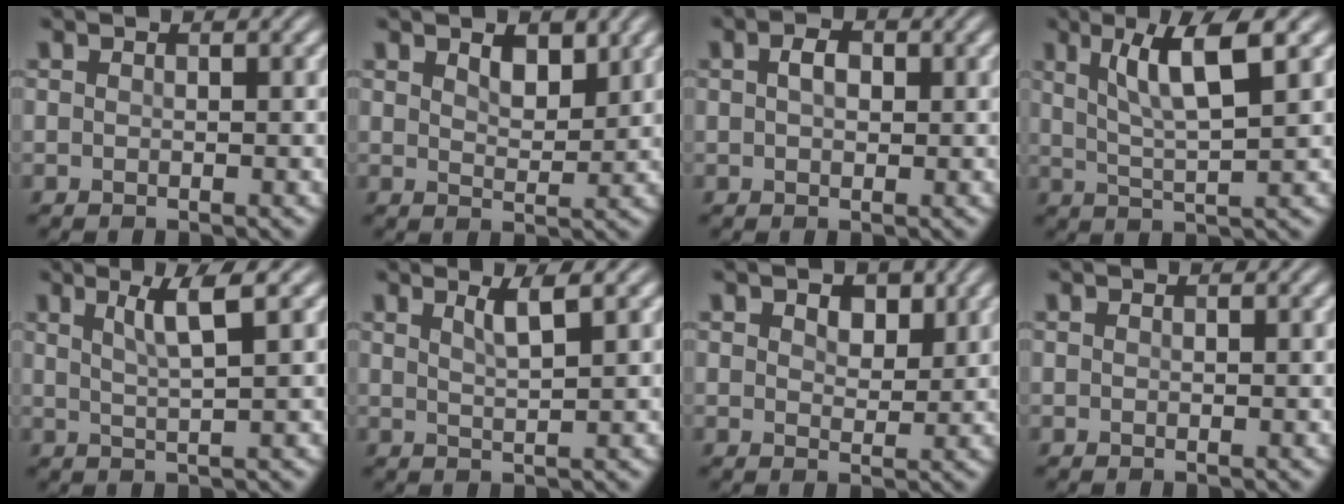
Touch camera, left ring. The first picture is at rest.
{"total": 2.3, "force": [1.5, 1.0, 1.5], "torque": [-0.029, -0.004, 0.027]}
{"total": 2.1, "force": [0.5, 1.3, 1.5], "torque": [-0.028, 0.003, 0.005]}
{"total": 6.1, "force": [2.6, 1.1, 5.4], "torque": [-0.096, 0.002, 0.048]}
{"total": 3.4, "force": [1.5, 0.5, 3.0], "torque": [-0.043, 0.003, 0.027]}
{"total": 2.4, "force": [1.2, 0.5, 1.9], "torque": [-0.026, 0.004, 0.019]}
{"total": 2.3, "force": [1.2, 1.4, 1.4], "torque": [-0.024, -0.002, 0.018]}
{"total": 0.0}